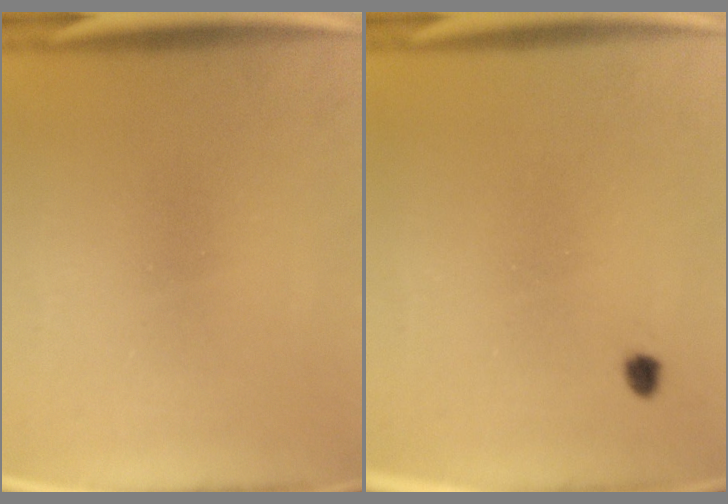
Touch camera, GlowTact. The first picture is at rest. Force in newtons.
{"total": 1.0}